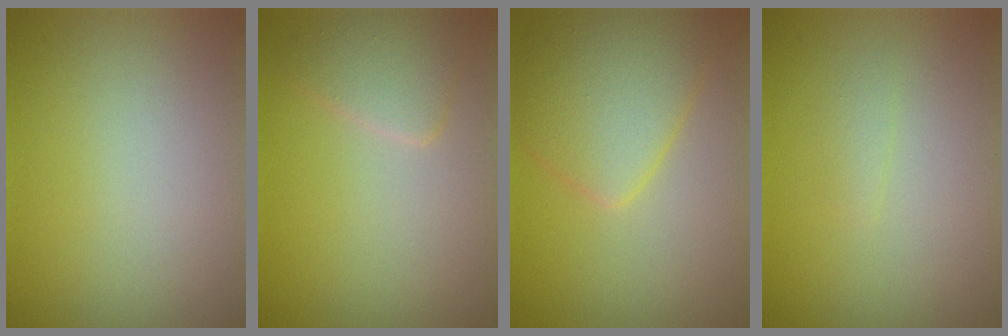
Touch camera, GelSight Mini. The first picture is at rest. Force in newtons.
{"total": 2.4, "press": 2.4, "slide": 0.1}
{"total": 5.5, "press": 5.5, "slide": 0.1}
{"total": 0.7, "press": 0.7, "slide": 0.0}